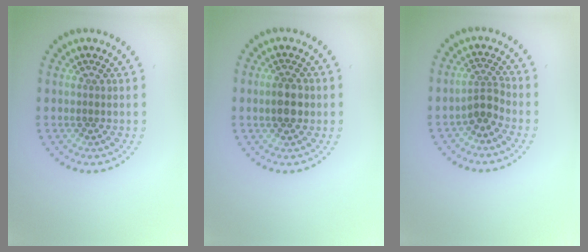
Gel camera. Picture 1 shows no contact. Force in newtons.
{"total": 2.6, "press": 2.6, "slide": 0.4}
{"total": 2.1, "press": 1.4, "slide": 1.5}